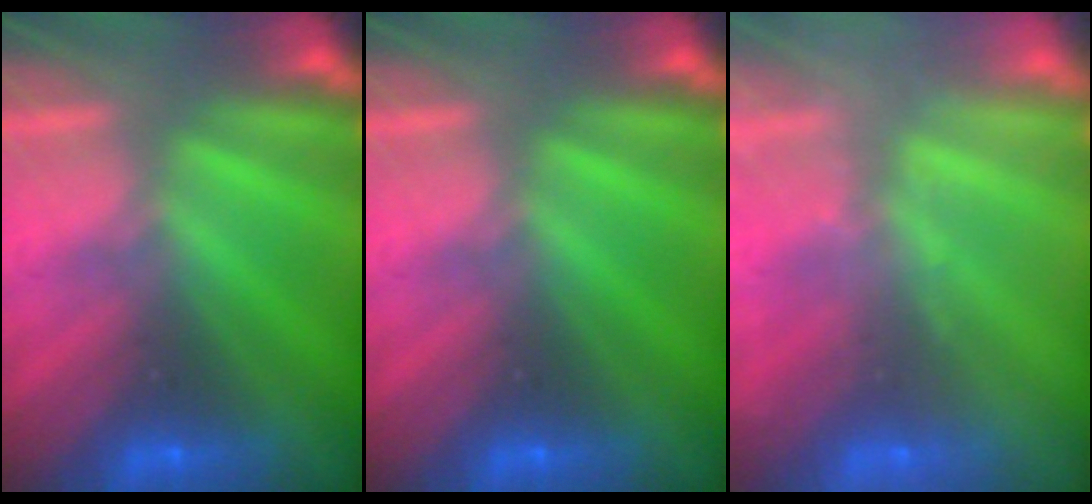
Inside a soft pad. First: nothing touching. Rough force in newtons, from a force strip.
{"total": 0.0}
{"total": 2.3}